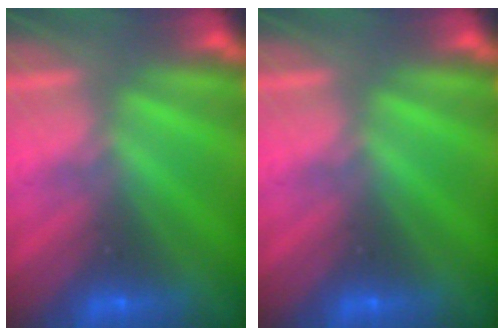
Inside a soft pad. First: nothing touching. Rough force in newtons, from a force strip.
{"total": 0.0}